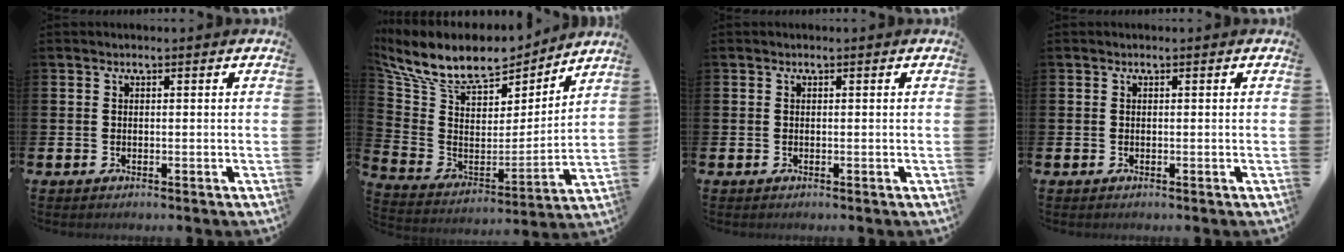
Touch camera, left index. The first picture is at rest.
{"total": 11.4, "force": [9.6, 4.4, 4.5], "torque": [-0.133, -0.057, 0.169]}
{"total": 0.0}
{"total": 0.0}